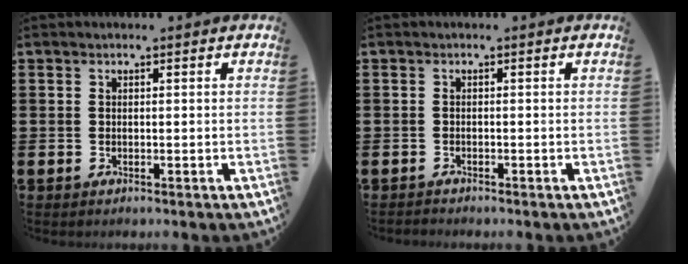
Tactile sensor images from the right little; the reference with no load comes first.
{"total": 0.5, "force": [-0.5, 0.1, -0.1], "torque": [-0.001, -0.002, -0.011]}